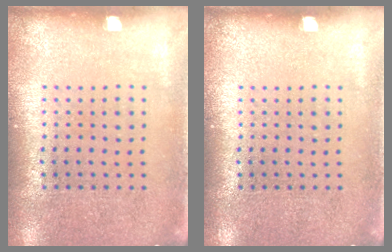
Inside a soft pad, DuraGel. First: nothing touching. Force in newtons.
{"total": 0.0}